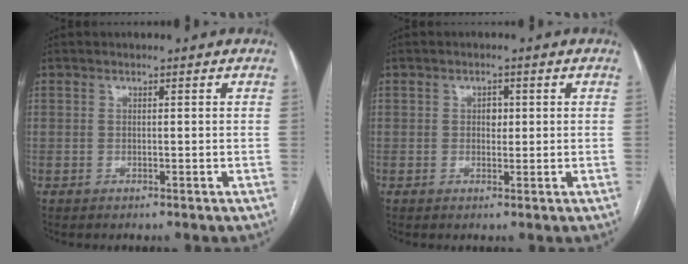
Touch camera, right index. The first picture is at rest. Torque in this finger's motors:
{"motor_torque": [0.53, 0.23, -0.01, 0.02]}